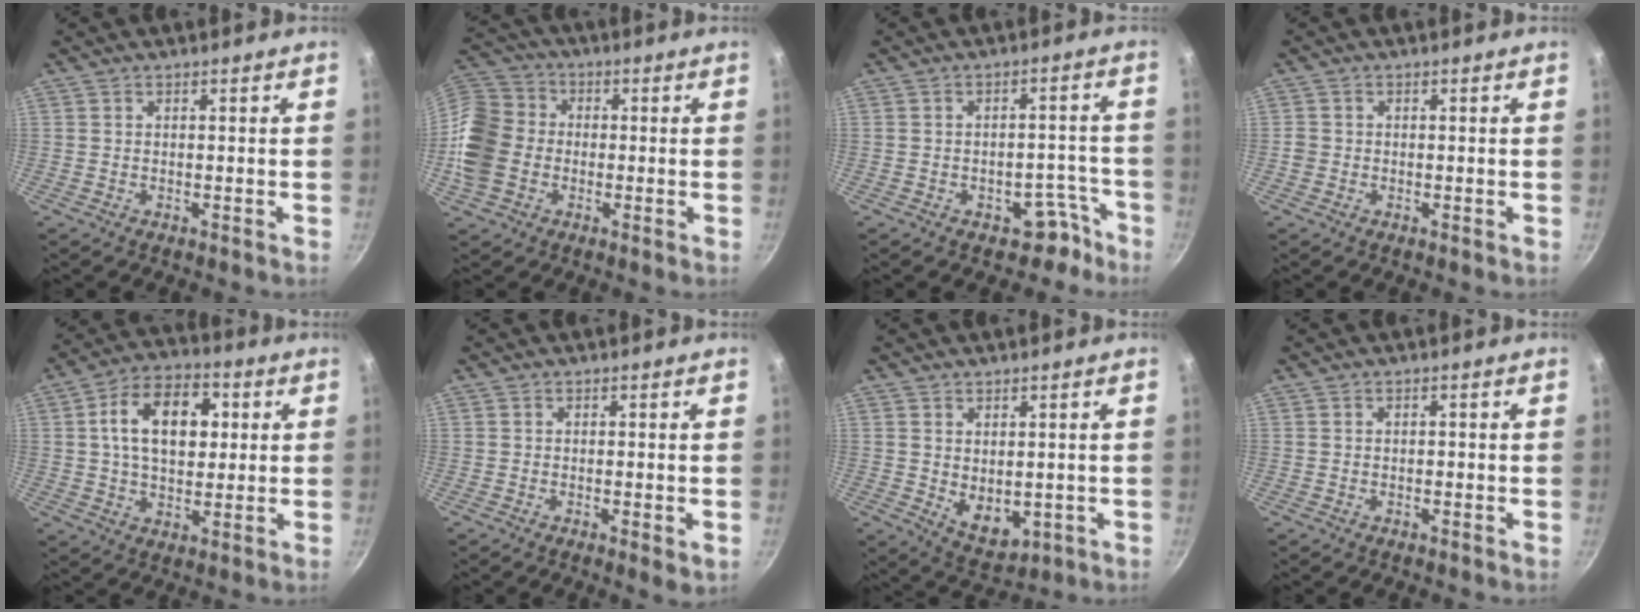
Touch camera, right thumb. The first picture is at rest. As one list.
[{"total": 14.7, "force": [-2.4, 11.9, 8.3], "torque": [-0.154, 0.030, -0.062]}, {"total": 6.0, "force": [-3.9, 4.0, 2.2], "torque": [0.027, 0.058, -0.031]}, {"total": 1.5, "force": [-0.4, 1.3, 0.5], "torque": [-0.008, 0.003, -0.009]}, {"total": 14.8, "force": [2.9, 9.5, 10.9], "torque": [-0.147, 0.012, 0.037]}, {"total": 2.2, "force": [-0.4, 0.6, 2.0], "torque": [-0.034, -0.009, -0.006]}, {"total": 6.3, "force": [0.6, 4.2, 4.7], "torque": [-0.055, -0.020, 0.027]}, {"total": 0.0}]